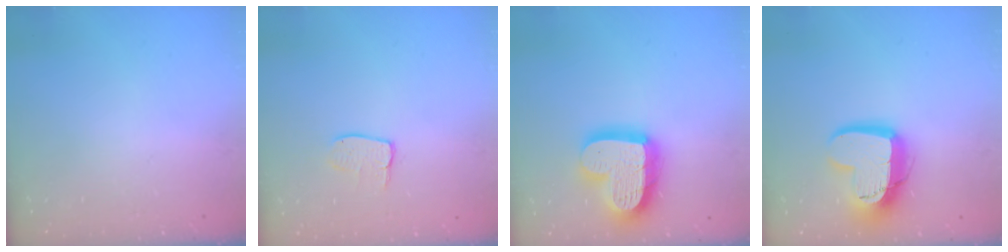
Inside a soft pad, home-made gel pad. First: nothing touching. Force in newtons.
{"total": 6.3, "press": 6.3, "slide": 0.2}
{"total": 19.1, "press": 19.0, "slide": 2.0}
{"total": 15.3, "press": 15.2, "slide": 1.2}